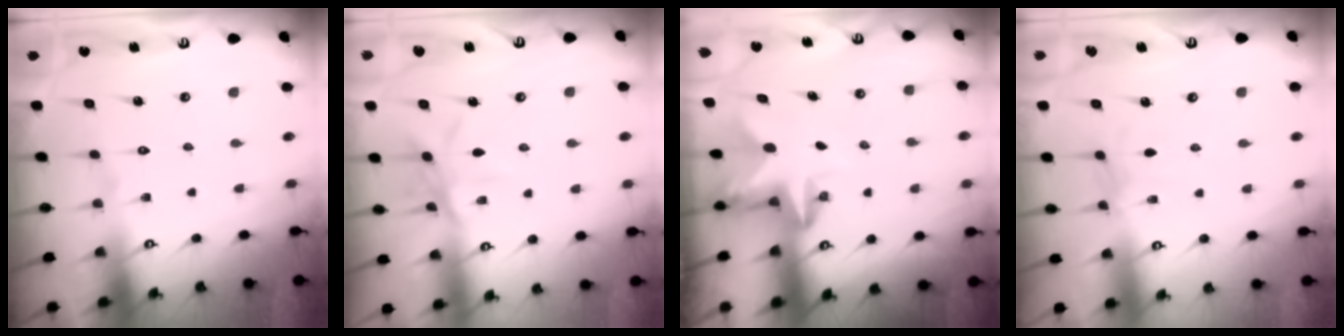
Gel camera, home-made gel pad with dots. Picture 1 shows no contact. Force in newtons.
{"total": 7.9, "press": 7.9, "slide": 0.5}
{"total": 2.6, "press": 2.6, "slide": 0.5}
{"total": 3.0, "press": 3.0, "slide": 0.3}